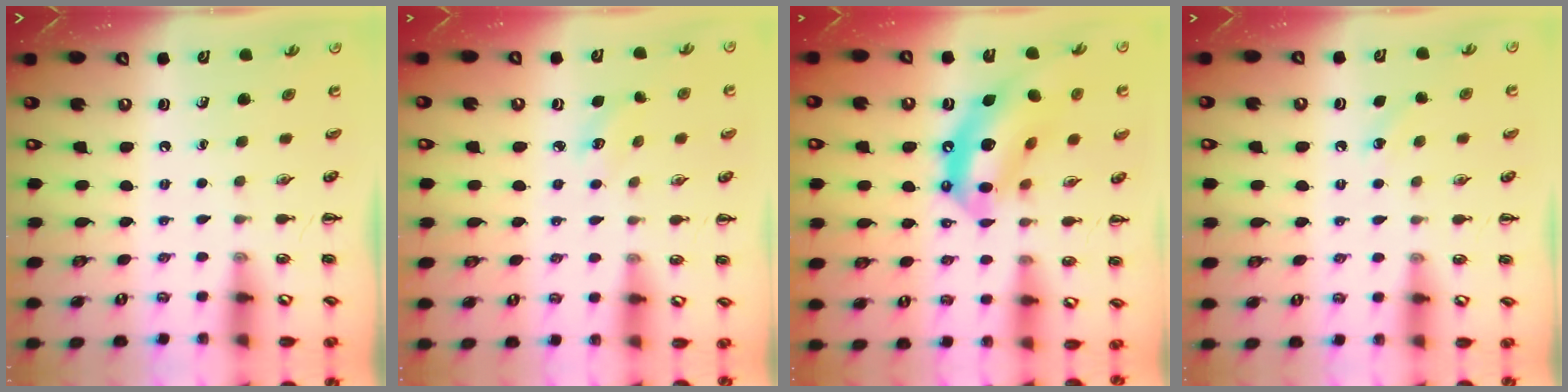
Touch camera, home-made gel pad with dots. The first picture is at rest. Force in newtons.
{"total": 3.6, "press": 3.4, "slide": 0.9}
{"total": 16.3, "press": 15.7, "slide": 4.3}
{"total": 4.0, "press": 3.8, "slide": 1.1}